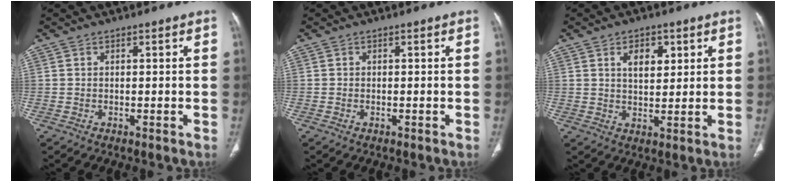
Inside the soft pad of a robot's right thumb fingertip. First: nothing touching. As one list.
[{"total": 0.0}, {"total": 6.1, "force": [2.5, 3.5, 4.2], "torque": [-0.048, -0.014, 0.043]}]